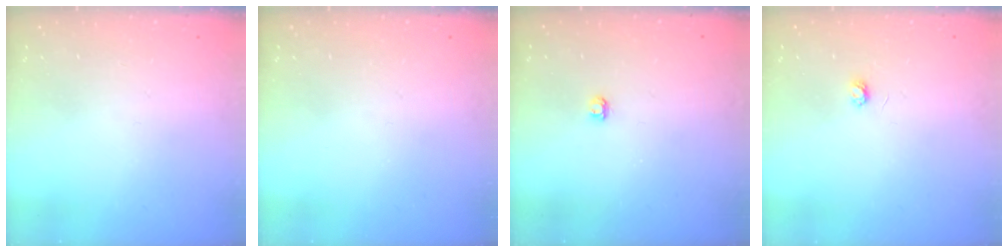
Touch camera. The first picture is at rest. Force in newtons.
{"total": 0.0}
{"total": 2.9, "press": 2.9, "slide": 0.3}
{"total": 2.9, "press": 2.9, "slide": 0.3}